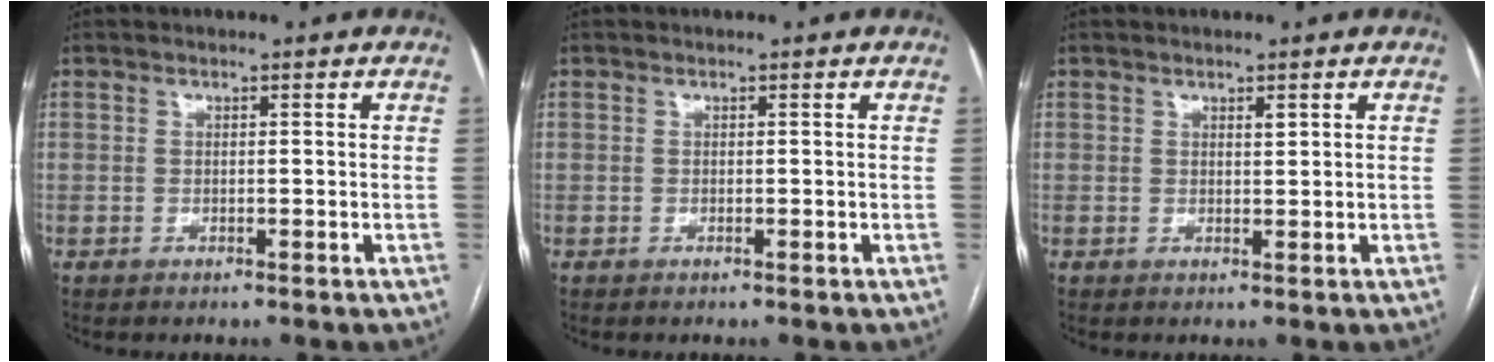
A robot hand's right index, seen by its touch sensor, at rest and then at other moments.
{"total": 0.0}
{"total": 0.9, "force": [0.6, 0.3, 0.6], "torque": [-0.010, -0.001, 0.009]}